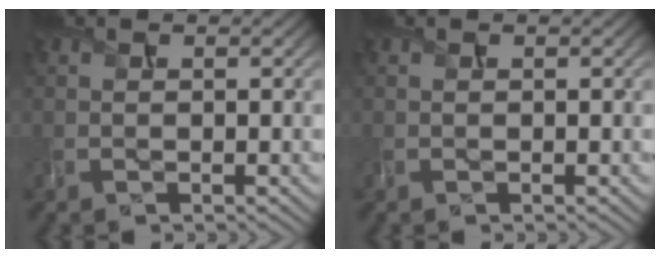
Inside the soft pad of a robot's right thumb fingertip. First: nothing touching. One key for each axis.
{"total": 0.0}